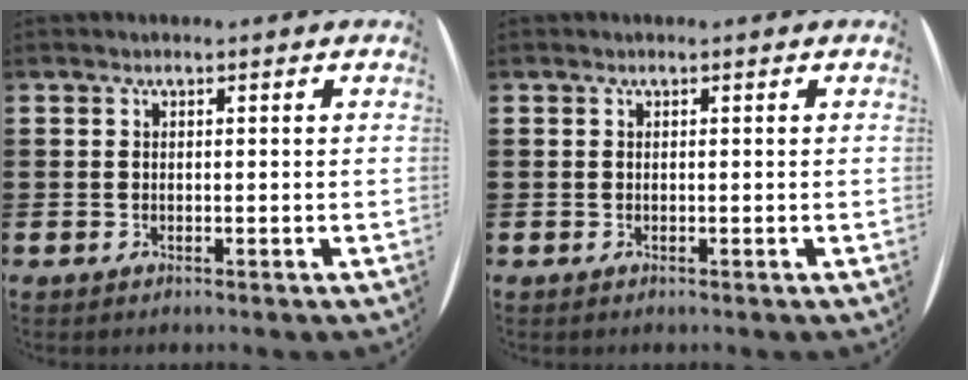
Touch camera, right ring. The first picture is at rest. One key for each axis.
{"total": 0.0}